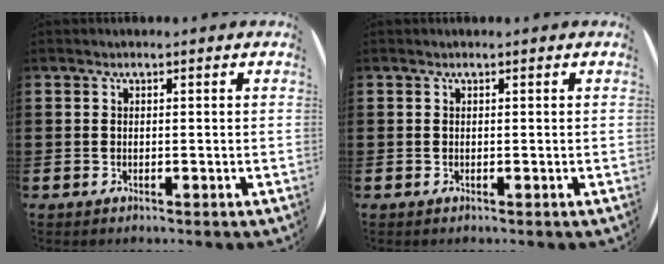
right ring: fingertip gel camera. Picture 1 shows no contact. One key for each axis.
{"total": 0.0}